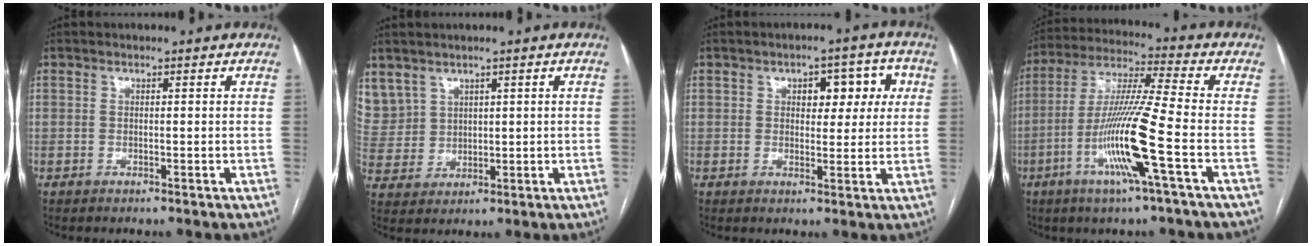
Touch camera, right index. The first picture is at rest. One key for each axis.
{"total": 10.1, "fx": 5.6, "fy": 8.1, "fz": 2.3, "tx": -0.083, "ty": 0.030, "tz": 0.143}
{"total": 6.4, "fx": 1.9, "fy": 3.6, "fz": 4.9, "tx": -0.051, "ty": 0.024, "tz": 0.026}
{"total": 14.4, "fx": -4.9, "fy": -1.0, "fz": 13.5, "tx": -0.271, "ty": -0.012, "tz": -0.101}